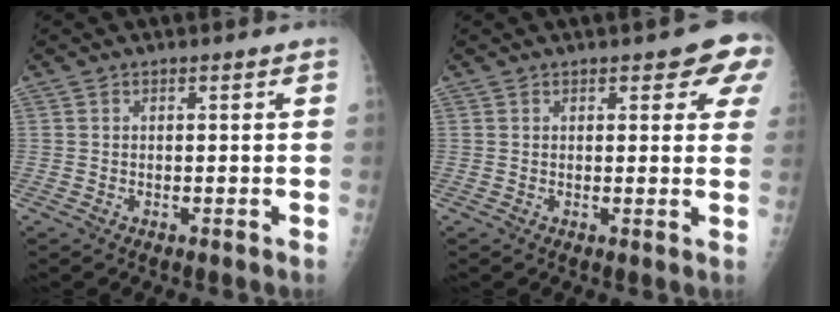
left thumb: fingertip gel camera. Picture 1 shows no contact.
{"total": 7.2, "force": [3.8, 2.6, 5.5], "torque": [-0.036, -0.009, 0.038]}